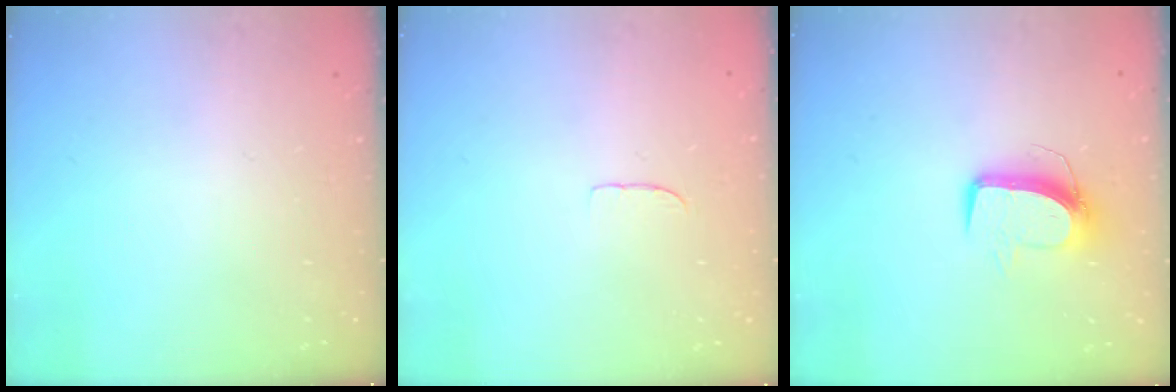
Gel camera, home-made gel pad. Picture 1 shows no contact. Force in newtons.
{"total": 3.2, "press": 3.2, "slide": 0.3}
{"total": 10.0, "press": 10.0, "slide": 0.3}